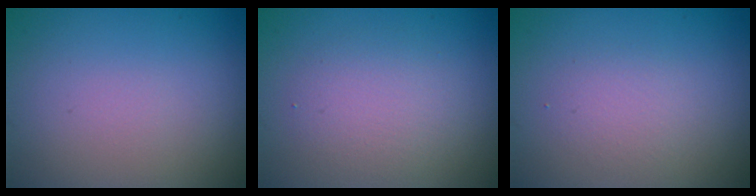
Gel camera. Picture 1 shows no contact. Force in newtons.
{"total": 2.8, "press": 2.8, "slide": 0.2}
{"total": 1.6, "press": 1.6, "slide": 0.2}